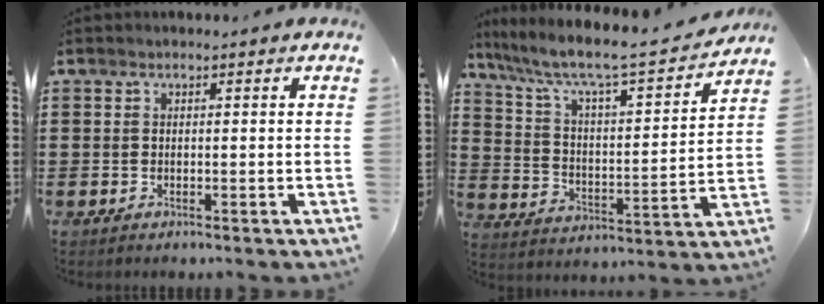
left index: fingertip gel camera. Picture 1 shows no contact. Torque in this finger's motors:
{"motor_torque": [2.14, 0.00, 0.55, 0.21]}